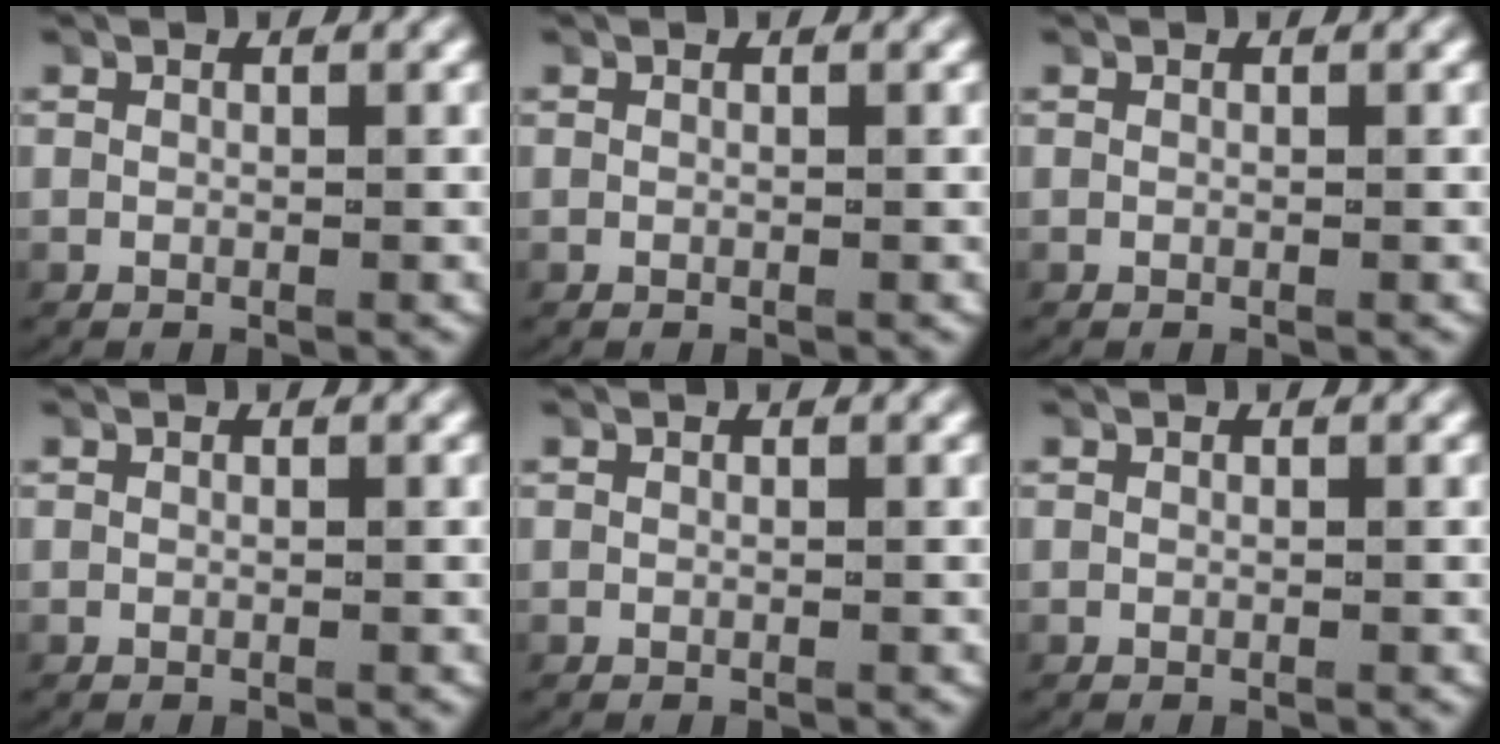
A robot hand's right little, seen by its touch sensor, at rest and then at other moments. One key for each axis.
{"total": 0.0}
{"total": 0.0}
{"total": 0.0}
{"total": 0.0}
{"total": 0.0}